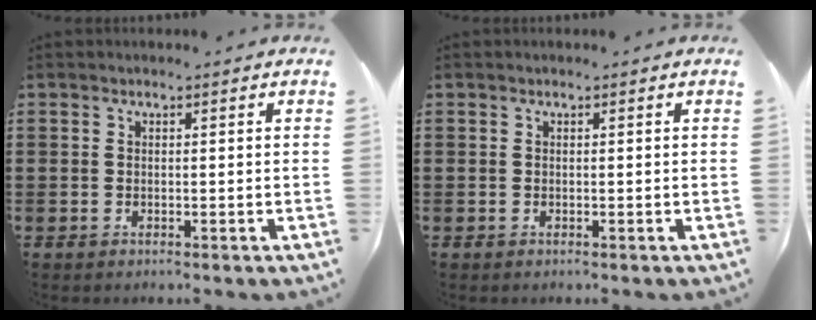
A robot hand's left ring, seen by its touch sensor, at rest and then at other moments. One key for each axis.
{"total": 0.0}